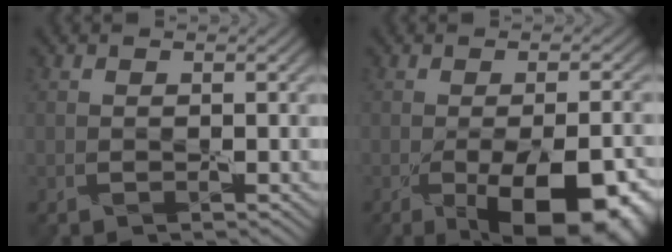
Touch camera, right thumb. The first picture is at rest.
{"total": 12.8, "force": [-5.4, 5.2, 10.4], "torque": [-0.148, -0.035, -0.057]}